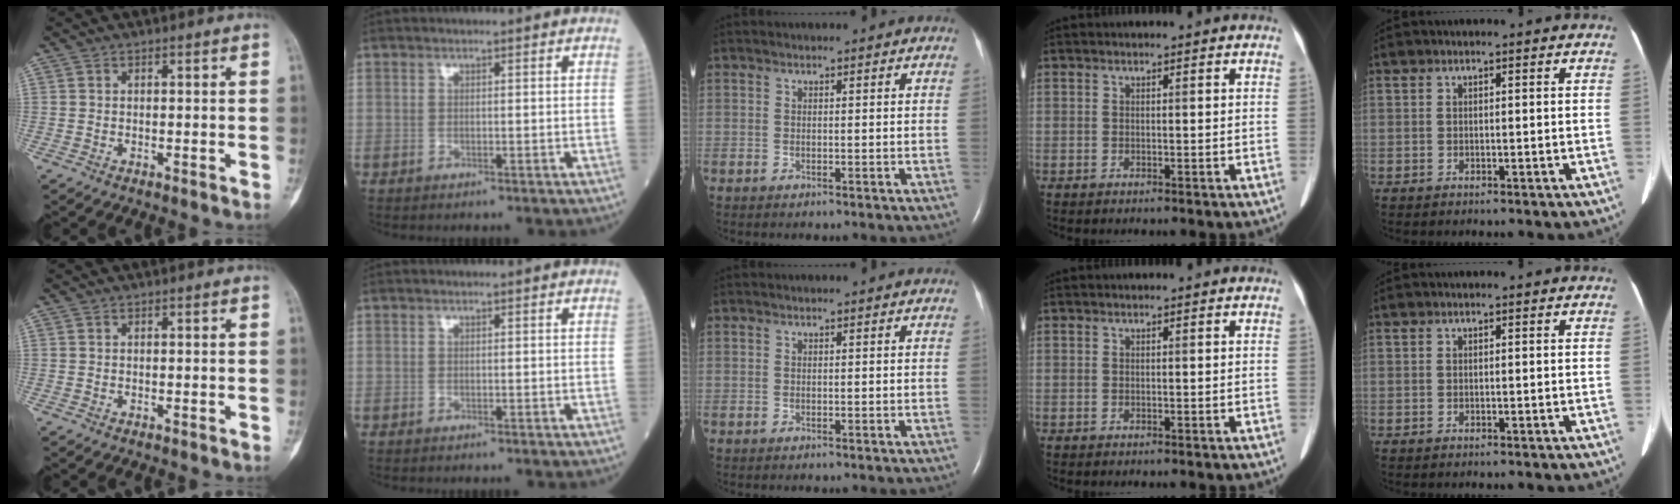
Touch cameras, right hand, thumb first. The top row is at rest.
{}